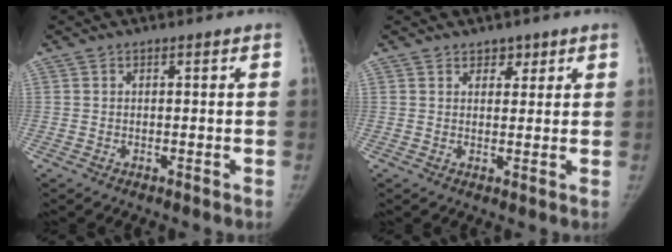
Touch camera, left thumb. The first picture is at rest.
{"total": 2.4, "force": [1.7, 1.6, 0.7], "torque": [0.014, -0.009, 0.023]}